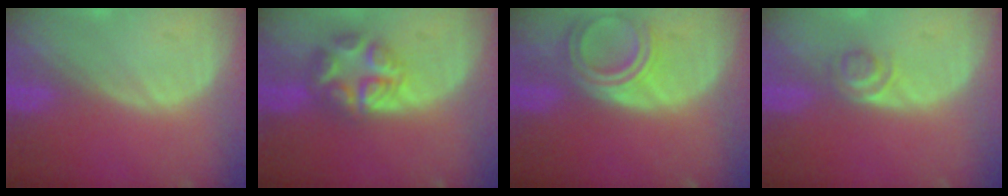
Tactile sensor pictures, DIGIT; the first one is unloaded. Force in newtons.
{"total": 6.3, "press": 6.3, "slide": 0.2}
{"total": 6.6, "press": 5.9, "slide": 2.9}
{"total": 2.5, "press": 2.4, "slide": 0.8}